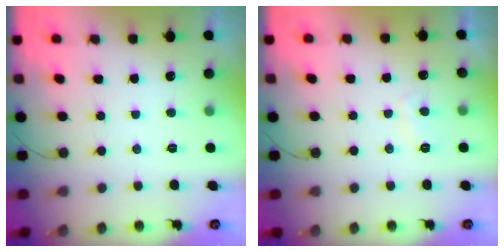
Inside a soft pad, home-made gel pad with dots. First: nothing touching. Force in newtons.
{"total": 3.4, "press": 3.3, "slide": 0.9}